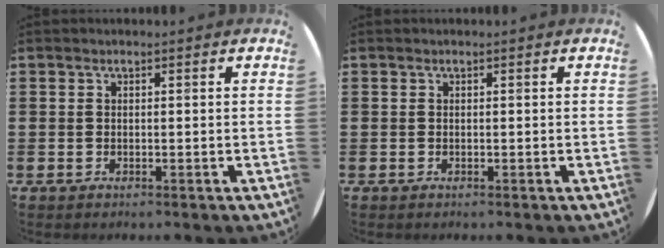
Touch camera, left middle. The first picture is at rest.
{"total": 0.0}